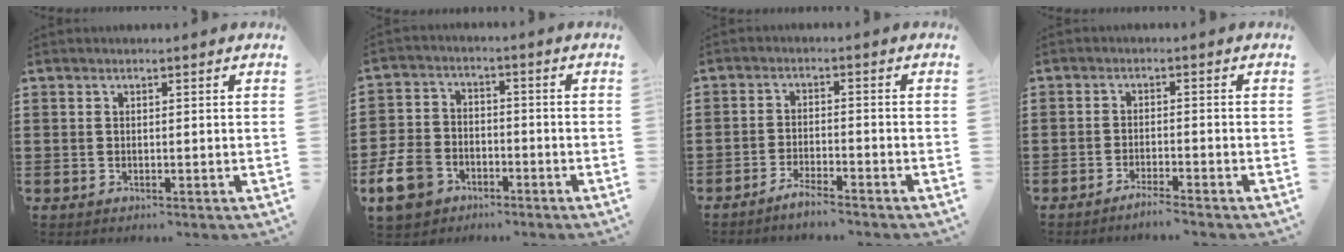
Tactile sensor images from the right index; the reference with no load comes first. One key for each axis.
{"total": 8.0, "fx": -4.9, "fy": 5.4, "fz": 3.4, "tx": -0.107, "ty": 0.015, "tz": -0.101}
{"total": 2.8, "fx": -2.7, "fy": 0.0, "fz": 0.7, "tx": -0.013, "ty": 0.006, "tz": -0.054}
{"total": 2.0, "fx": -1.9, "fy": -0.2, "fz": 0.5, "tx": -0.009, "ty": 0.003, "tz": -0.036}